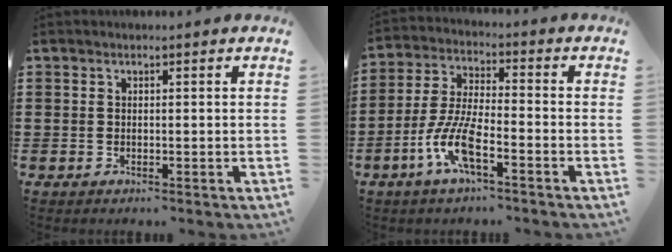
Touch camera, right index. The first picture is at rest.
{"total": 8.4, "force": [-4.3, 1.9, 7.0], "torque": [-0.177, -0.017, -0.087]}